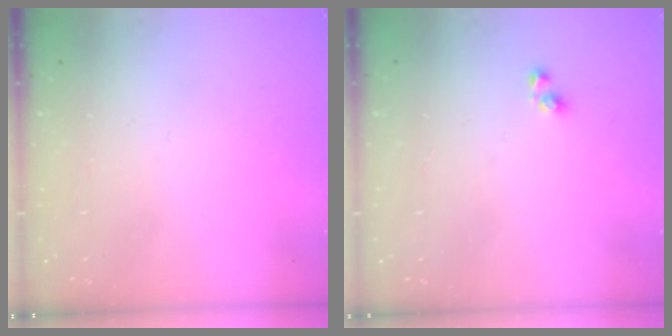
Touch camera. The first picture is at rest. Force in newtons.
{"total": 2.9, "press": 2.9, "slide": 0.2}